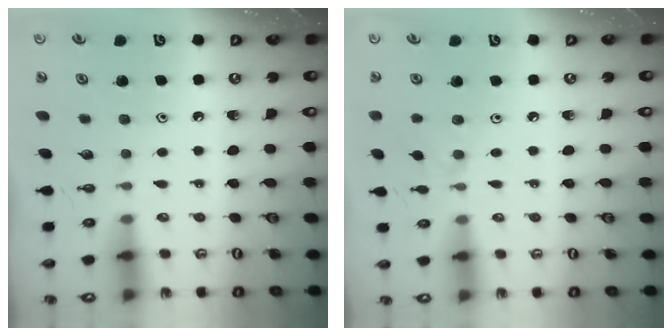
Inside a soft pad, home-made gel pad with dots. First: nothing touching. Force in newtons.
{"total": 4.2, "press": 4.1, "slide": 0.7}